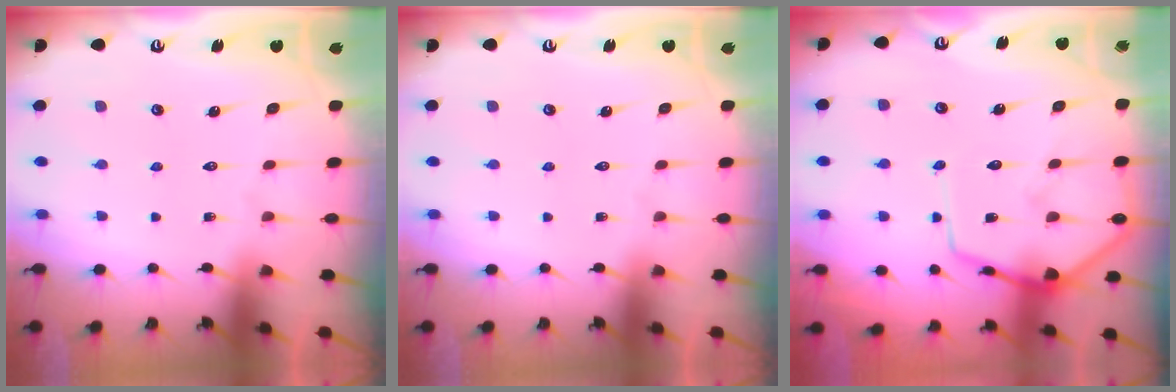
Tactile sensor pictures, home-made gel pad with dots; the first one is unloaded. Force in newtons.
{"total": 0.0}
{"total": 10.6, "press": 10.6, "slide": 1.0}